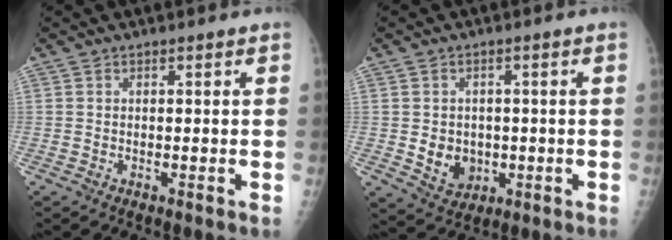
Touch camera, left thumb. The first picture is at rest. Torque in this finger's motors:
{"motor_torque": [-0.06, 0.09, 0.03, -0.03, 0.01]}